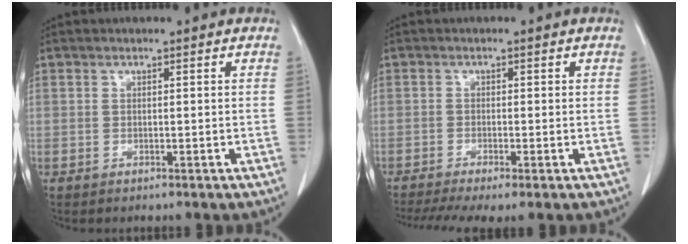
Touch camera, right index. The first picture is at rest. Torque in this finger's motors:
{"motor_torque": [1.09, -1.05, 0.31, 0.11]}